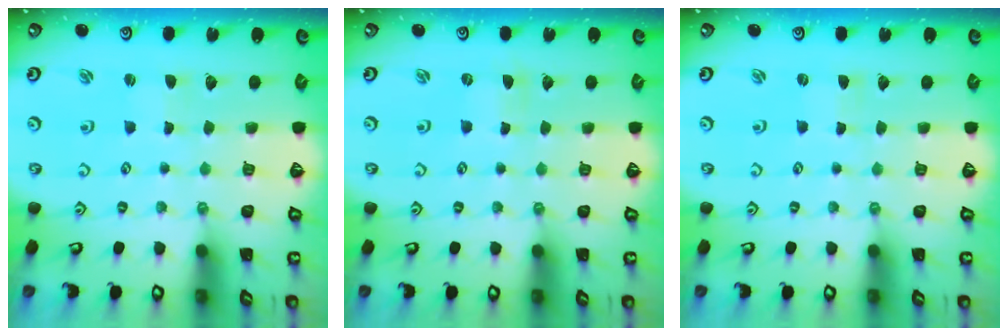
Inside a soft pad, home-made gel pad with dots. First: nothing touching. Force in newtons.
{"total": 0.0}
{"total": 0.0}